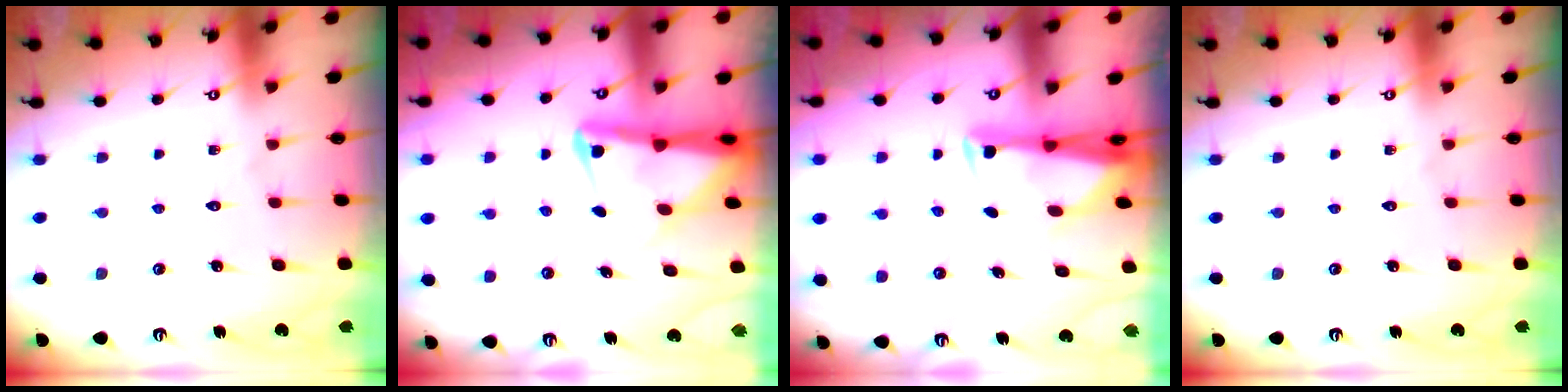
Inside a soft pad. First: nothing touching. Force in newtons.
{"total": 6.6, "press": 6.6, "slide": 0.7}
{"total": 2.9, "press": 2.7, "slide": 1.0}
{"total": 0.0}